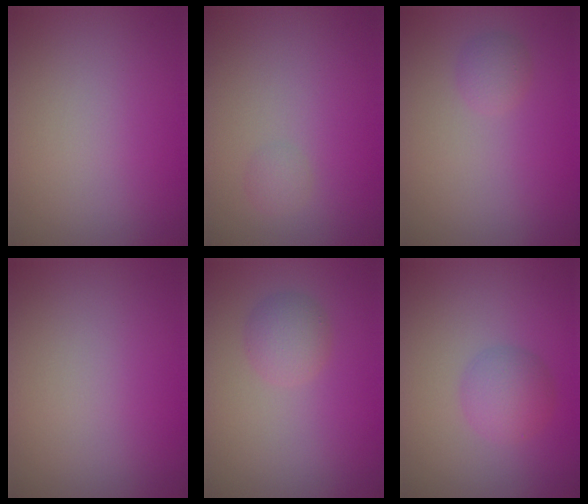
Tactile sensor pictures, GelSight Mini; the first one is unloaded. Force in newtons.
{"total": 1.0, "press": 1.0, "slide": 0.0}
{"total": 1.3, "press": 1.3, "slide": 0.1}
{"total": 0.0}
{"total": 2.2, "press": 2.2, "slide": 0.2}
{"total": 2.8, "press": 2.8, "slide": 0.1}